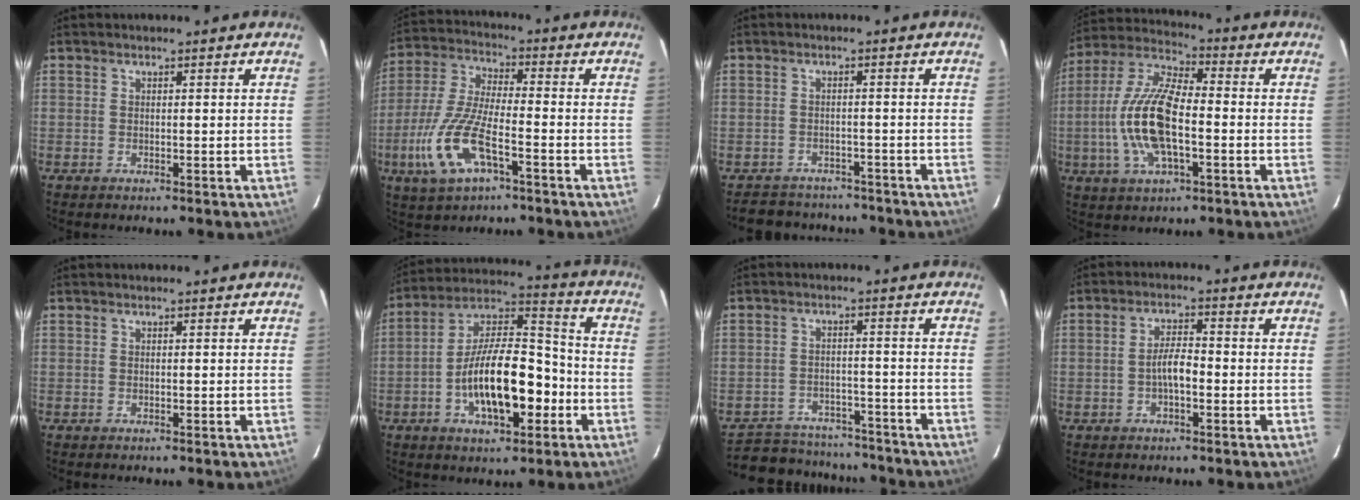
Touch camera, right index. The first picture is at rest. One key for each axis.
{"total": 14.0, "fx": -5.9, "fy": 4.9, "fz": 11.7, "tx": -0.261, "ty": -0.010, "tz": -0.117}
{"total": 9.5, "fx": -8.1, "fy": 4.6, "fz": 2.0, "tx": -0.050, "ty": 0.023, "tz": -0.106}
{"total": 15.5, "fx": -2.8, "fy": 6.0, "fz": 14.0, "tx": -0.293, "ty": 0.003, "tz": -0.061}
{"total": 0.0}
{"total": 17.1, "fx": -5.2, "fy": 7.2, "fz": 14.7, "tx": -0.263, "ty": 0.015, "tz": -0.087}
{"total": 12.0, "fx": -10.5, "fy": 5.5, "fz": 2.2, "tx": -0.059, "ty": 0.031, "tz": -0.131}
{"total": 4.1, "fx": -1.3, "fy": 1.3, "fz": 3.7, "tx": -0.070, "ty": 0.008, "tz": -0.022}